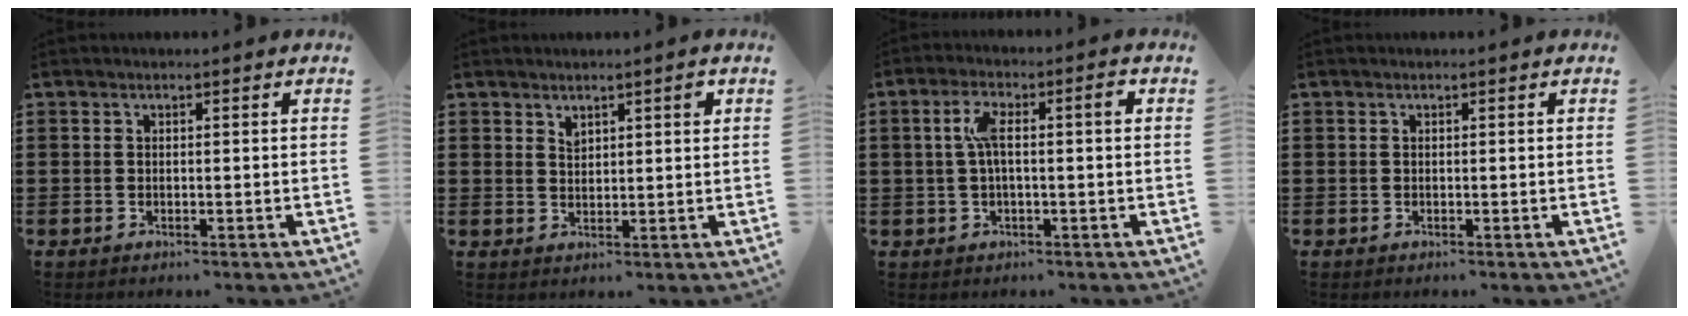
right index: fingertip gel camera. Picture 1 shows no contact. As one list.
[{"total": 2.1, "force": [1.6, 0.6, 1.2], "torque": [-0.016, -0.001, 0.027]}, {"total": 5.6, "force": [0.6, 1.1, 5.4], "torque": [-0.102, 0.007, 0.005]}, {"total": 0.0}]